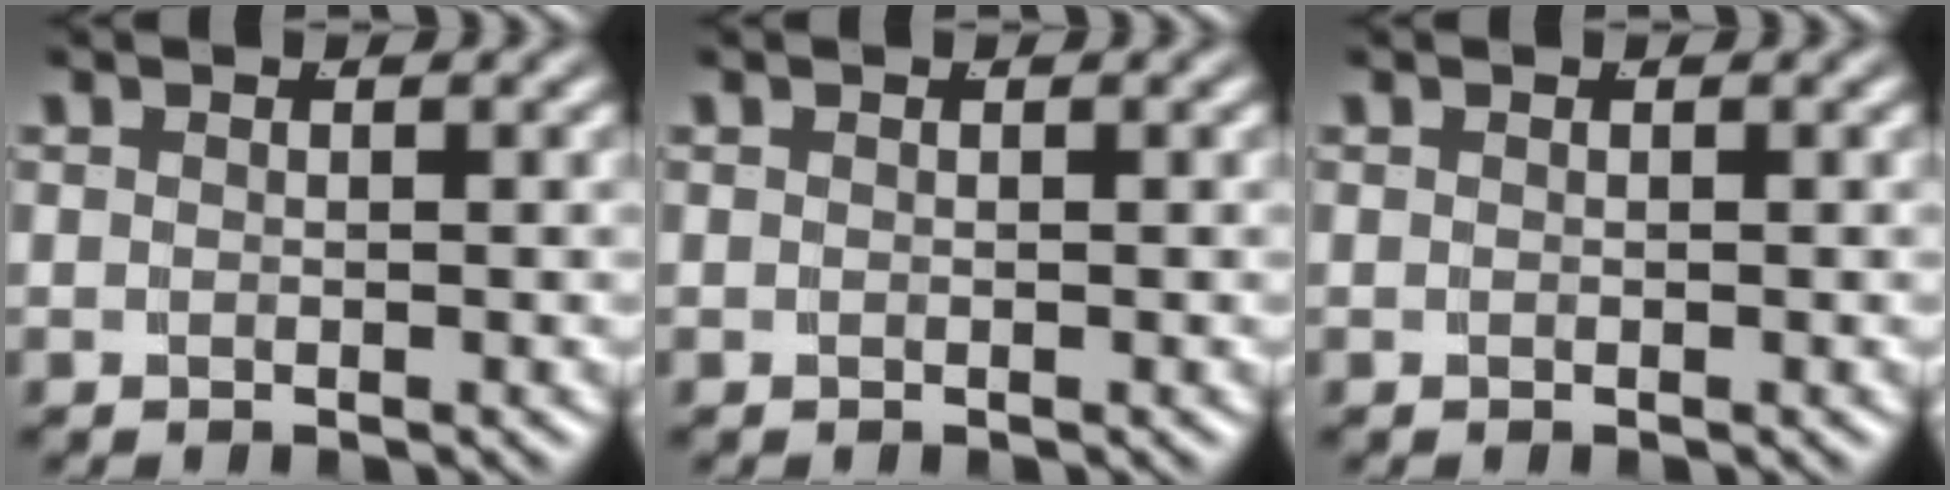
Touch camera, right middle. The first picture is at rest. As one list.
[{"total": 0.0}, {"total": 0.0}]